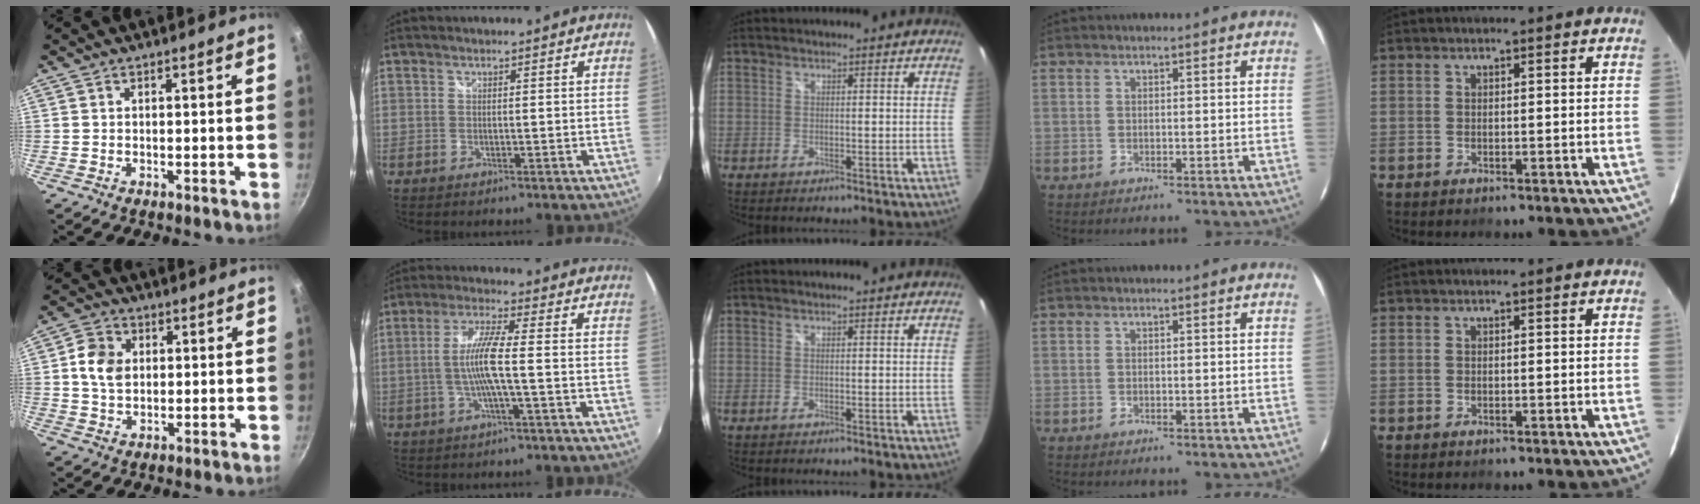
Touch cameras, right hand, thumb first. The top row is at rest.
{"thumb": {"total": 6.8, "force": [1.1, 5.3, 4.1], "torque": [-0.058, 0.006, 0.013]}, "index": {"total": 7.7, "force": [-1.3, 0.0, 7.6], "torque": [-0.156, 0.000, -0.024]}}